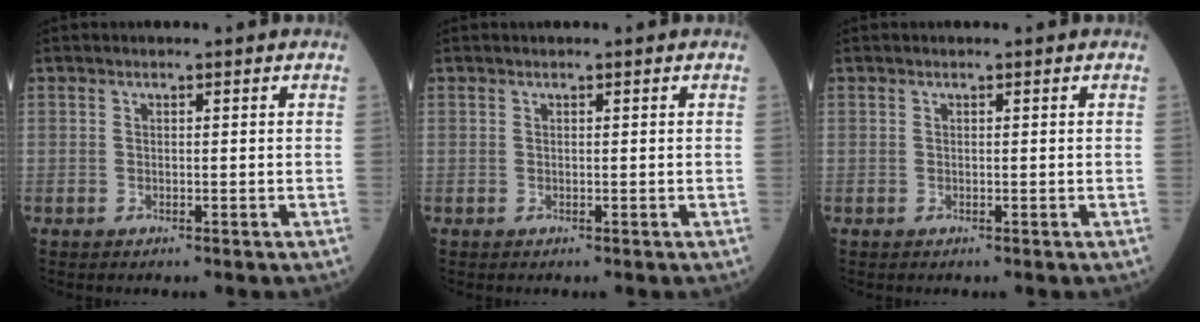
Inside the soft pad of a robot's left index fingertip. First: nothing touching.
{"total": 0.0}
{"total": 0.0}